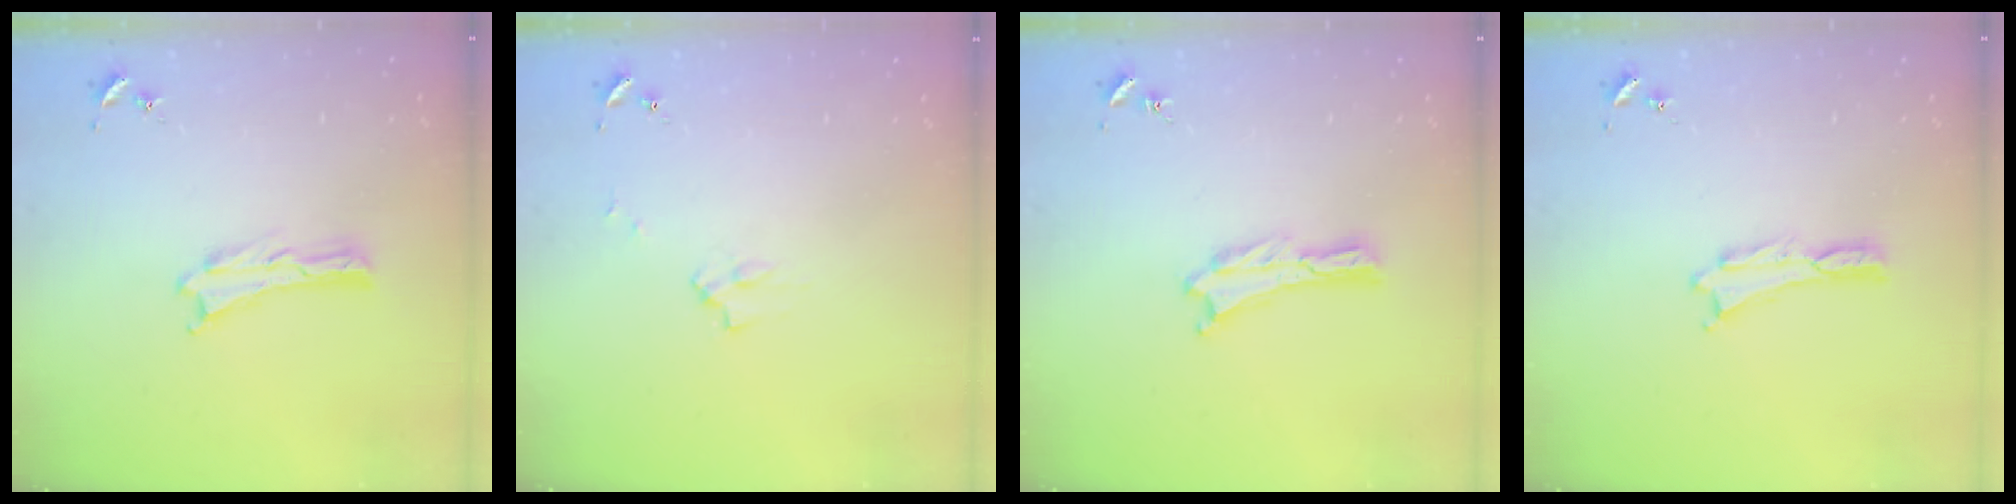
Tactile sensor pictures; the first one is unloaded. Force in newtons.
{"total": 2.2, "press": 2.2, "slide": 0.3}
{"total": 0.0}
{"total": 0.0}